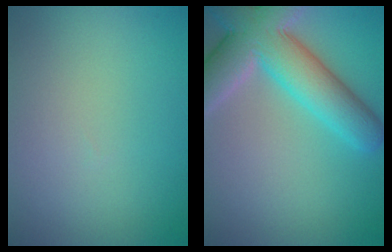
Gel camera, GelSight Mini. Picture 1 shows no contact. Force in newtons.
{"total": 9.0, "press": 9.0, "slide": 0.6}